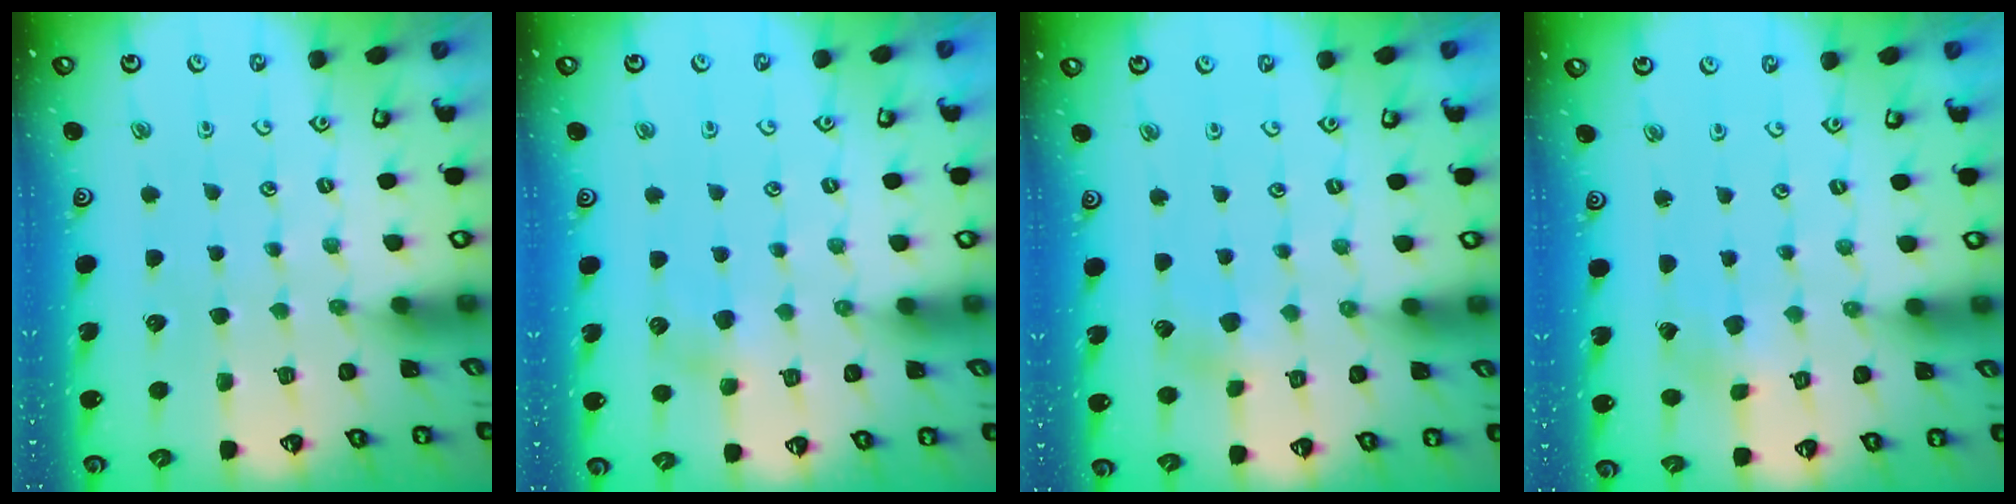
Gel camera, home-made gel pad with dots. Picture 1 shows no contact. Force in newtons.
{"total": 4.4, "press": 4.3, "slide": 0.5}
{"total": 3.5, "press": 3.5, "slide": 0.6}
{"total": 0.7, "press": 0.7, "slide": 0.1}